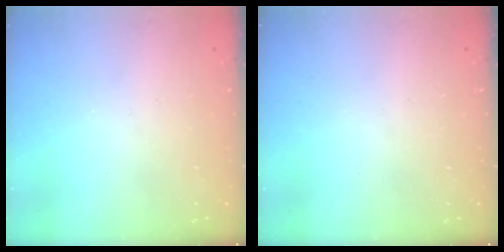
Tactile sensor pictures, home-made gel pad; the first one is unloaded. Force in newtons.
{"total": 0.0}